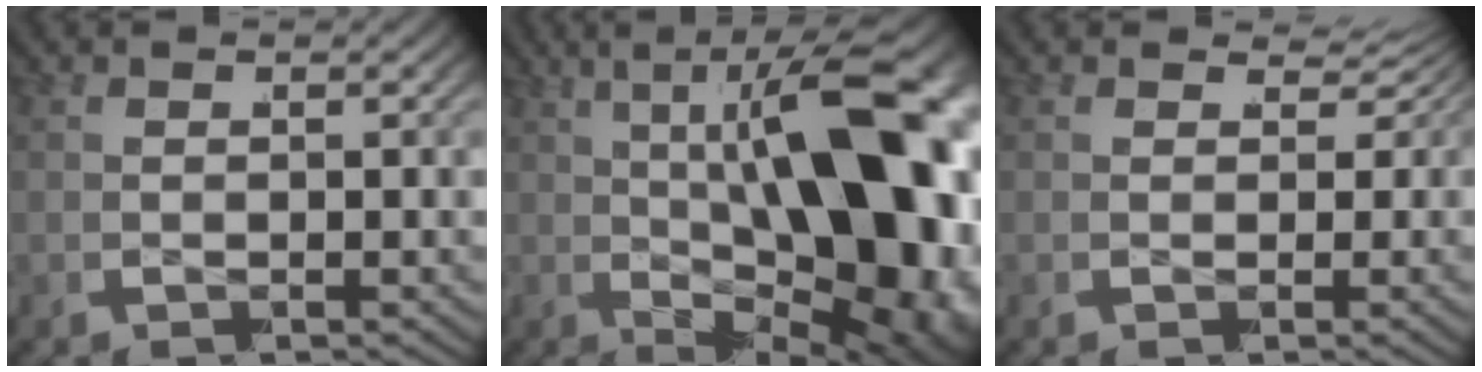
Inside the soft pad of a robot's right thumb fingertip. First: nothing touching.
{"total": 22.2, "force": [-2.5, 10.2, 19.6], "torque": [-0.285, -0.019, -0.019]}
{"total": 2.4, "force": [1.1, 1.4, 1.6], "torque": [-0.025, -0.002, 0.017]}